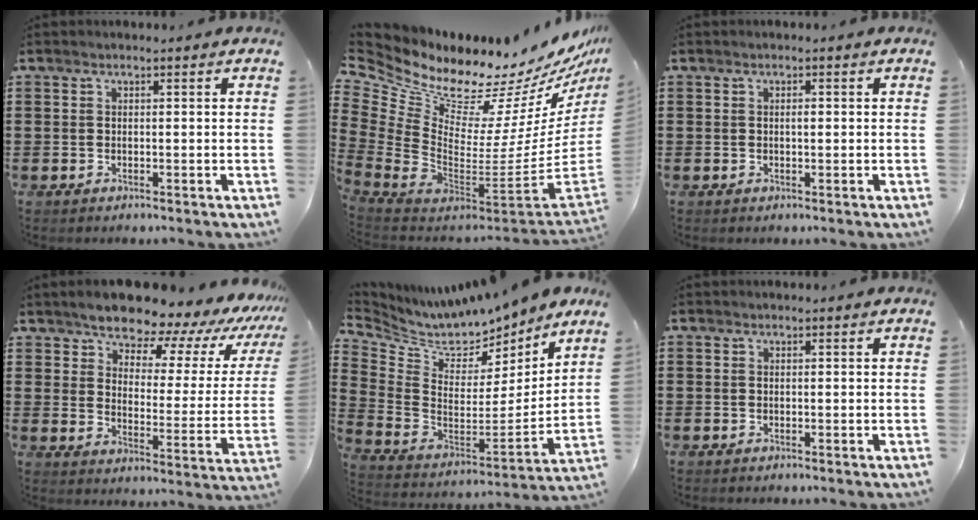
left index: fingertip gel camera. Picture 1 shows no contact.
{"total": 11.2, "force": [9.4, 3.1, 5.1], "torque": [-0.121, -0.107, 0.150]}
{"total": 1.0, "force": [0.1, 0.3, 1.0], "torque": [-0.019, 0.000, 0.001]}
{"total": 9.7, "force": [8.8, 2.0, 3.5], "torque": [-0.082, -0.069, 0.147]}
{"total": 8.3, "force": [7.8, 2.3, 1.6], "torque": [-0.079, -0.068, 0.135]}
{"total": 0.0}